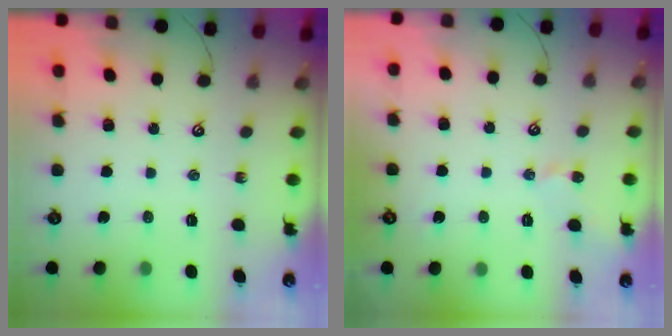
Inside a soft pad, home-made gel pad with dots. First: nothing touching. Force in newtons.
{"total": 2.5, "press": 2.4, "slide": 0.7}